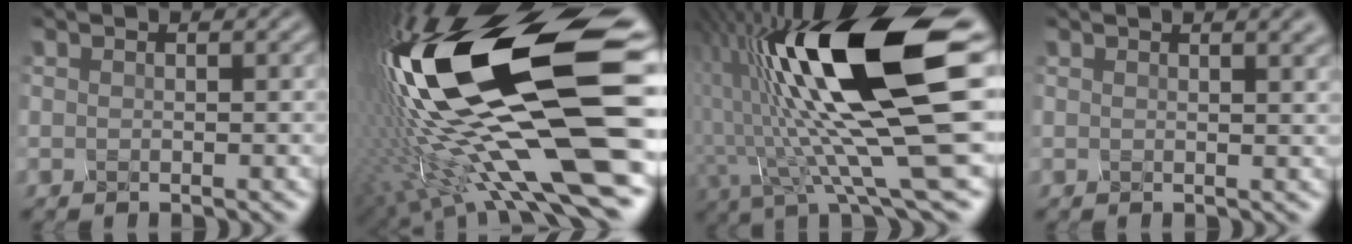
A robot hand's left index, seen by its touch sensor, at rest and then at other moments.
{"total": 18.8, "force": [0.5, 5.6, 17.9], "torque": [-0.364, -0.006, 0.025]}
{"total": 13.2, "force": [2.1, 1.8, 12.9], "torque": [-0.239, -0.001, 0.062]}
{"total": 3.9, "force": [1.6, 1.5, 3.2], "torque": [-0.019, 0.031, 0.012]}